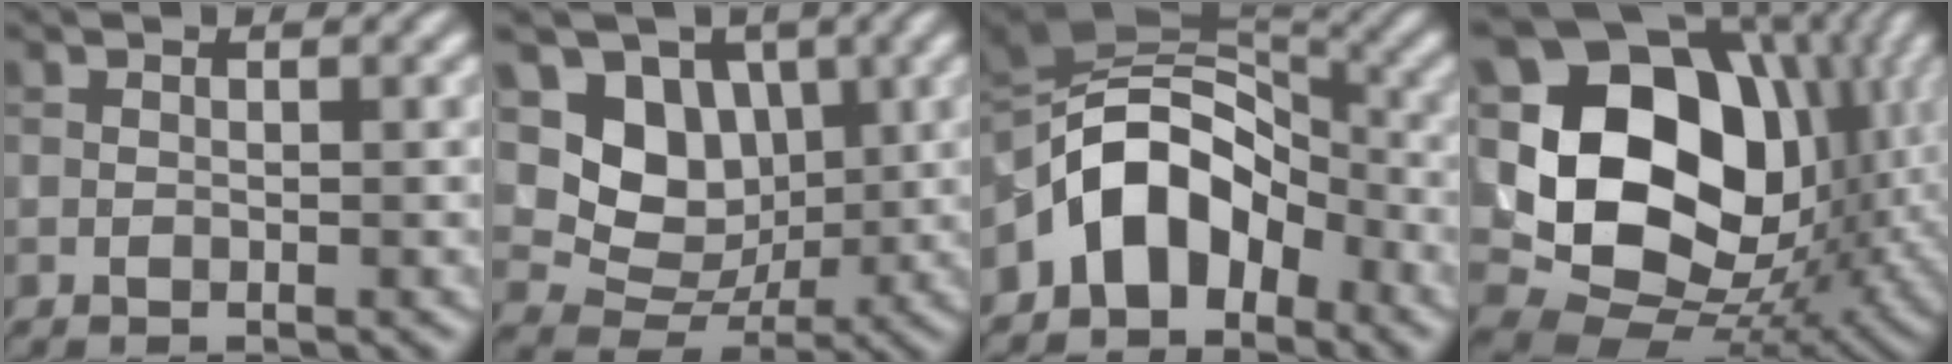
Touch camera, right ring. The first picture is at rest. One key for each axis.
{"total": 6.7, "fx": 1.8, "fy": 5.5, "fz": 3.5, "tx": -0.052, "ty": -0.011, "tz": 0.021}
{"total": 7.6, "fx": -3.7, "fy": 4.9, "fz": 4.5, "tx": -0.054, "ty": 0.017, "tz": -0.083}
{"total": 17.9, "fx": 2.5, "fy": 13.9, "fz": 11.1, "tx": -0.200, "ty": -0.008, "tz": 0.060}